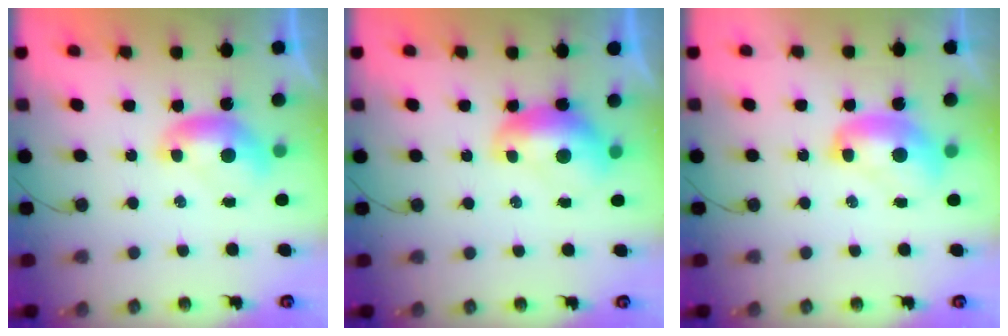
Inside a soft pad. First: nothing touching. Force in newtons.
{"total": 1.6, "press": 1.6, "slide": 0.4}
{"total": 2.4, "press": 2.4, "slide": 0.3}